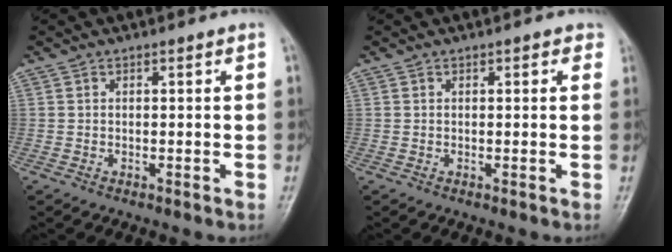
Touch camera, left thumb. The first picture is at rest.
{"total": 1.3, "force": [0.7, 0.8, 0.8], "torque": [0.004, 0.001, 0.002]}